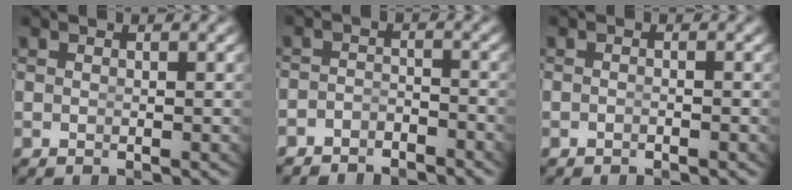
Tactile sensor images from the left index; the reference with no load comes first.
{"total": 3.3, "force": [-3.2, 1.0, -0.1], "torque": [0.003, -0.019, -0.049]}
{"total": 0.7, "force": [-0.6, -0.3, 0.1], "torque": [-0.004, -0.003, -0.011]}